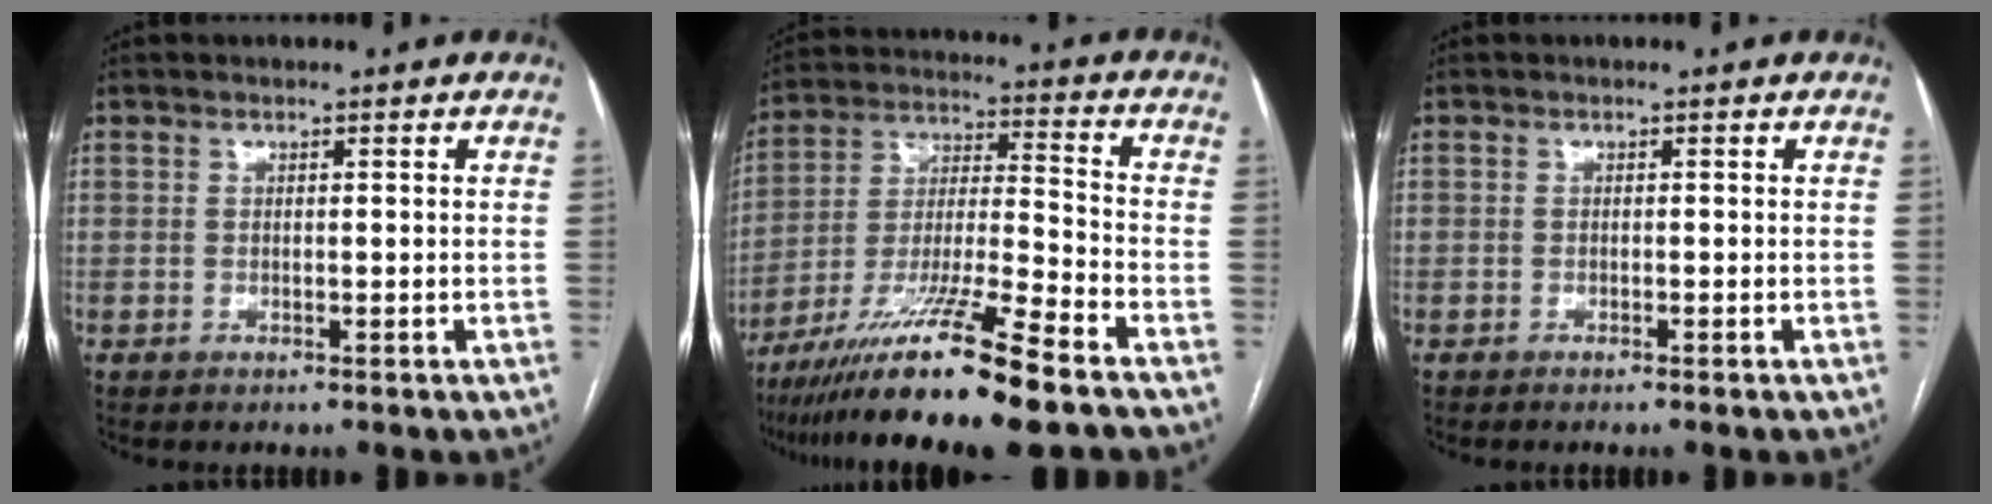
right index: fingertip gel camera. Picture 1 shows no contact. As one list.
[{"total": 16.6, "force": [-12.2, -1.2, 11.2], "torque": [-0.220, -0.030, -0.219]}, {"total": 0.9, "force": [-0.7, -0.1, 0.4], "torque": [-0.007, 0.001, -0.009]}]